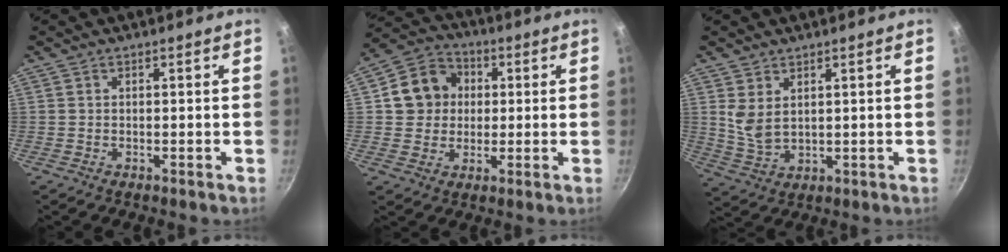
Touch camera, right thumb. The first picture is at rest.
{"total": 10.4, "force": [1.5, 9.3, 4.3], "torque": [-0.039, 0.017, 0.014]}
{"total": 5.5, "force": [2.3, 3.2, 3.8], "torque": [-0.067, -0.026, 0.055]}